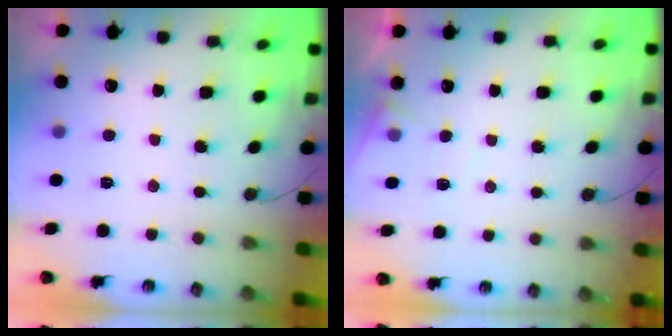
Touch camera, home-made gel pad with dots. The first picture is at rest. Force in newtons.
{"total": 8.1, "press": 8.1, "slide": 0.8}